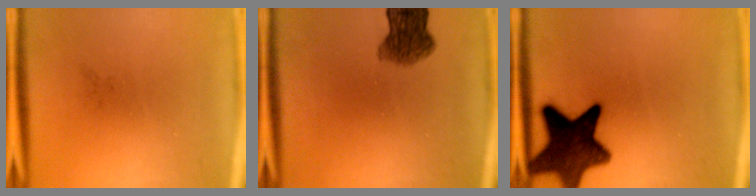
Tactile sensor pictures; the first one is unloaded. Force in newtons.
{"total": 6.4}
{"total": 12.7}